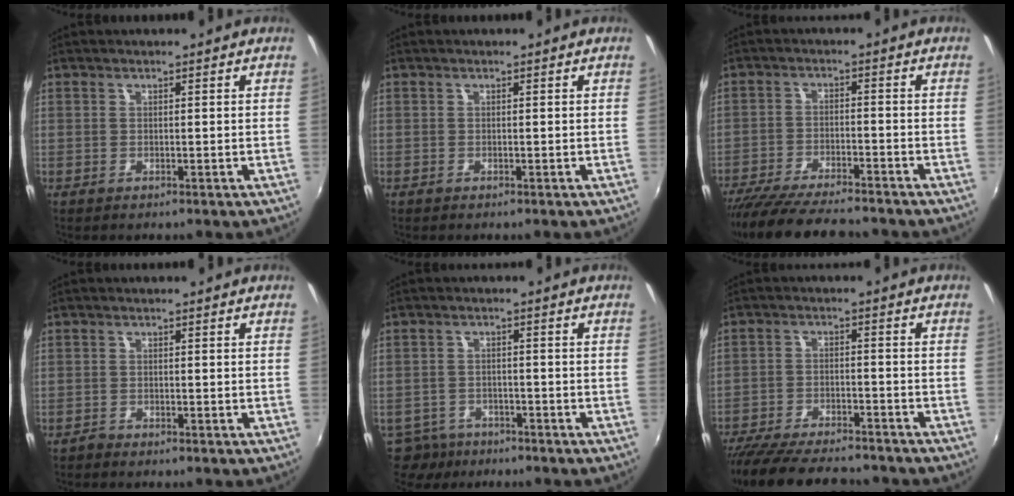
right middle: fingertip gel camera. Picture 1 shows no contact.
{"total": 0.0}
{"total": 14.8, "force": [-12.9, 2.5, 6.8], "torque": [-0.144, -0.029, -0.207]}
{"total": 0.9, "force": [-0.9, 0.2, -0.1], "torque": [0.000, -0.001, -0.019]}
{"total": 6.6, "force": [-5.3, 3.7, 1.4], "torque": [-0.047, -0.002, -0.086]}
{"total": 17.3, "force": [-15.0, 4.2, 7.6], "torque": [-0.158, -0.027, -0.232]}